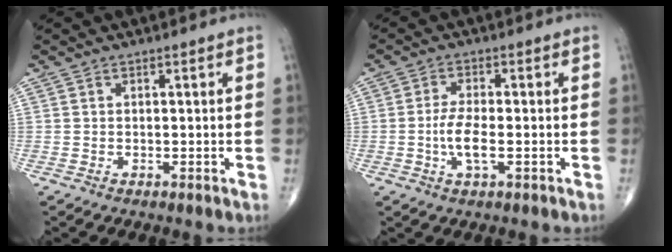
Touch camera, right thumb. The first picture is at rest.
{"total": 5.2, "force": [-1.1, 1.7, 4.8], "torque": [-0.102, 0.001, -0.024]}